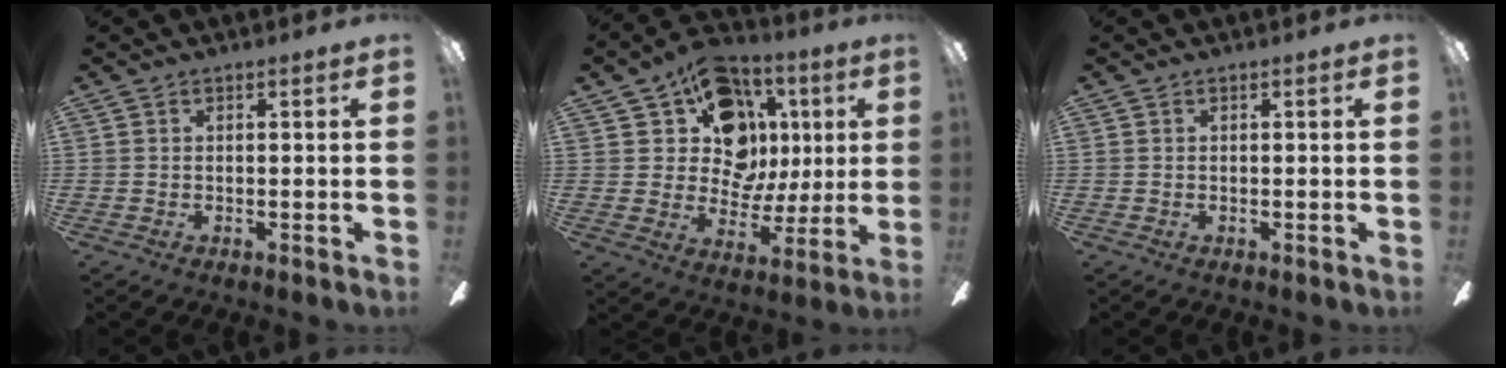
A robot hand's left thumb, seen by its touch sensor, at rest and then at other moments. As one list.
[{"total": 17.4, "force": [7.0, 13.3, 8.8], "torque": [-0.132, -0.022, 0.136]}, {"total": 0.0}]